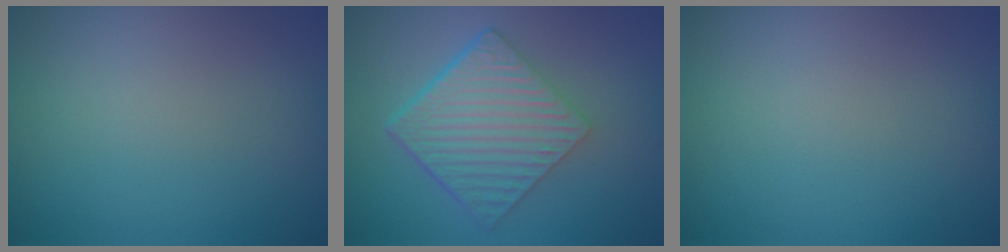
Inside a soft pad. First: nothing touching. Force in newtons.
{"total": 6.4, "press": 4.4, "slide": 4.8}
{"total": 0.0}